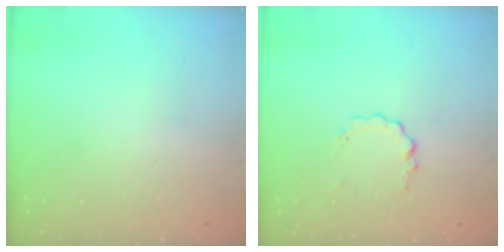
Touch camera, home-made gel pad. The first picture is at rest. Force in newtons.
{"total": 3.6, "press": 3.6, "slide": 0.3}